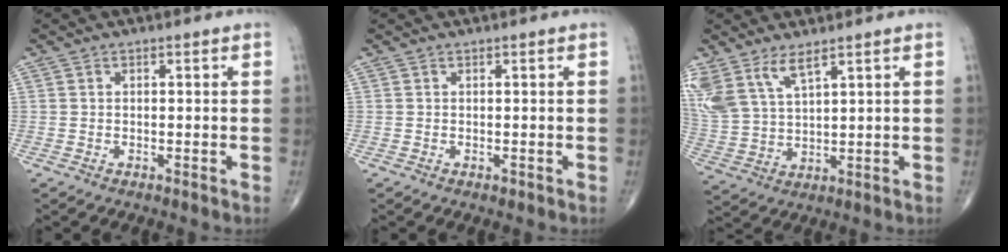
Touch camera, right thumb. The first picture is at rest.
{"total": 0.0}
{"total": 10.6, "force": [6.7, 4.3, 7.1], "torque": [-0.161, -0.021, 0.148]}